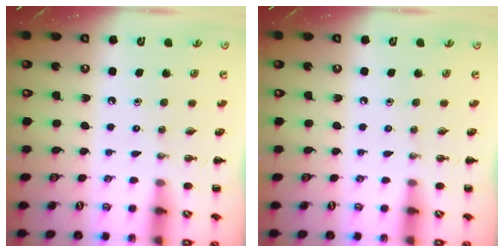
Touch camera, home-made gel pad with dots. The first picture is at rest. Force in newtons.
{"total": 0.0}